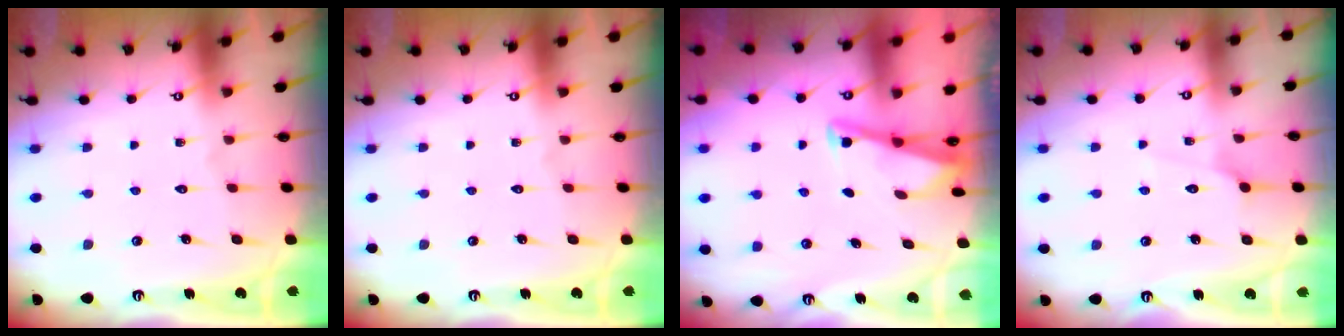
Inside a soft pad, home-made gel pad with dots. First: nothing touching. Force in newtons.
{"total": 0.0}
{"total": 2.9, "press": 2.9, "slide": 0.3}
{"total": 2.8, "press": 2.7, "slide": 0.6}